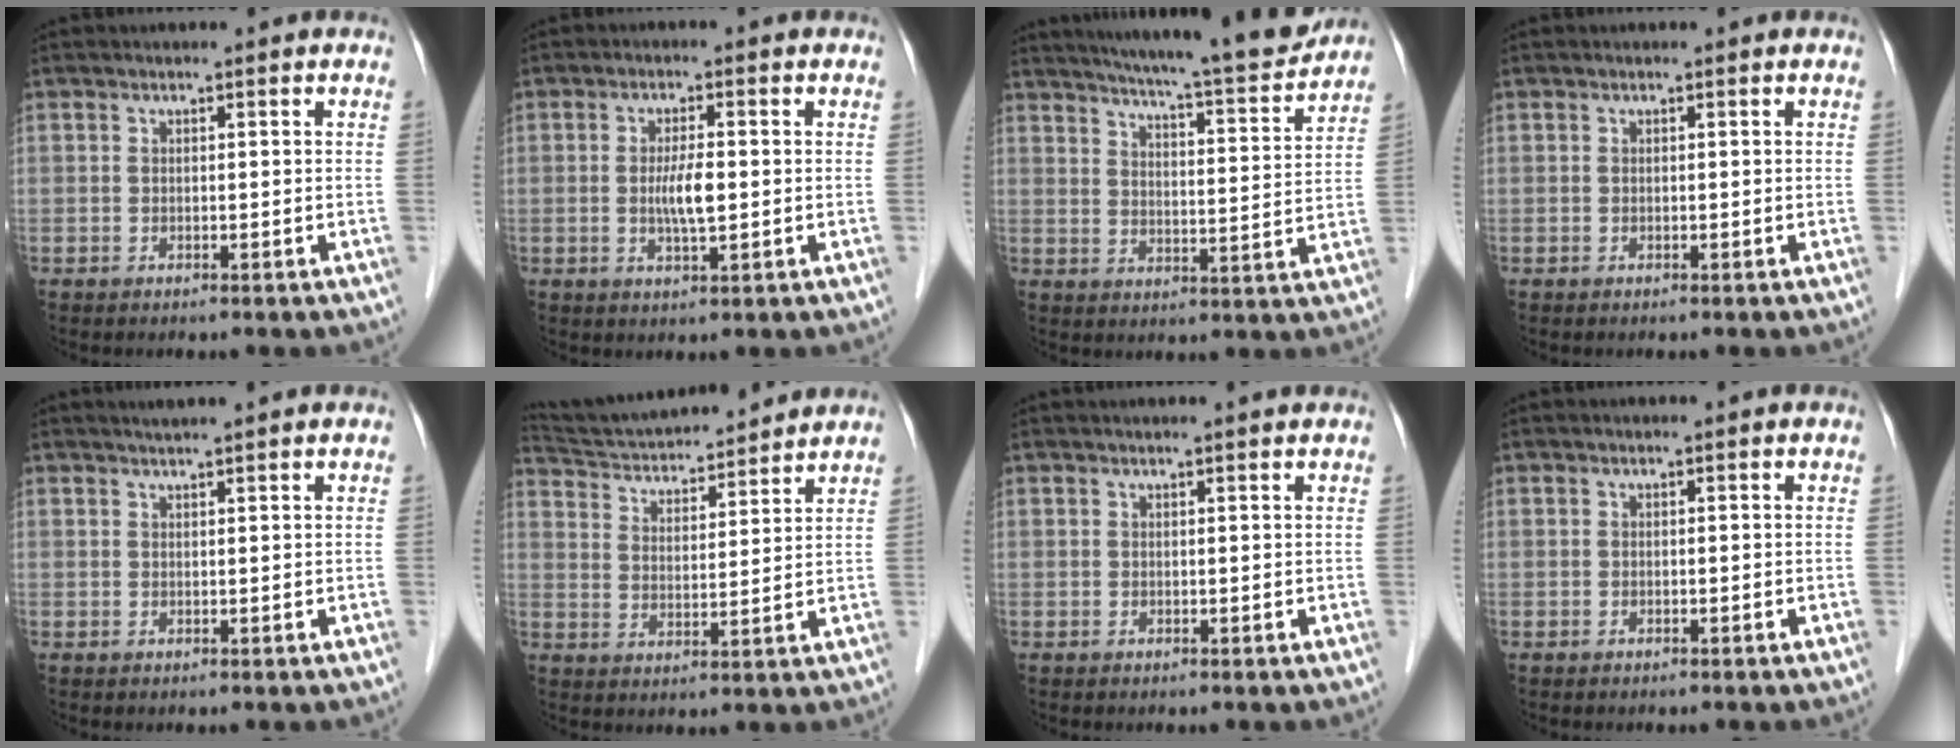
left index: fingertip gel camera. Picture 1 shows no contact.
{"total": 4.1, "force": [-0.2, 0.6, 4.1], "torque": [-0.081, -0.005, -0.003]}
{"total": 16.6, "force": [15.2, 0.4, 6.8], "torque": [-0.104, -0.025, 0.206]}
{"total": 0.0}
{"total": 2.4, "force": [2.1, -0.4, 1.2], "torque": [-0.013, 0.015, 0.037]}
{"total": 14.8, "force": [14.0, 1.7, 4.4], "torque": [-0.081, 0.021, 0.230]}
{"total": 2.9, "force": [2.7, -0.3, 1.1], "torque": [-0.015, 0.015, 0.033]}
{"total": 0.0}